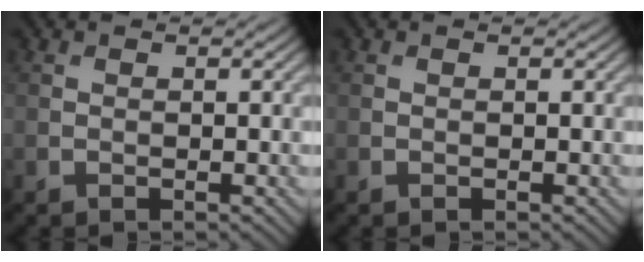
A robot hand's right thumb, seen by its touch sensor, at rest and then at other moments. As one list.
[{"total": 0.0}]